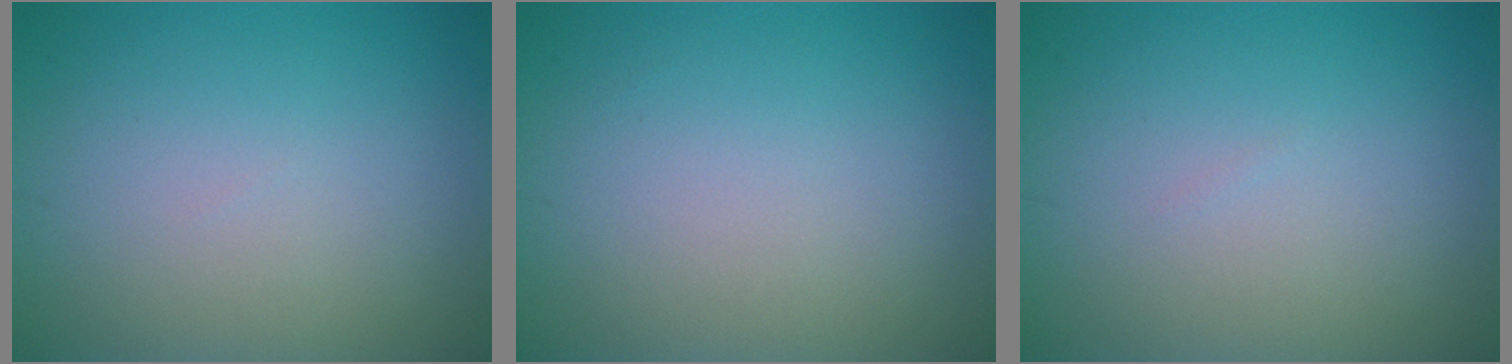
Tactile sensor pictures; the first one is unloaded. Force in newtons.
{"total": 0.0}
{"total": 0.0}